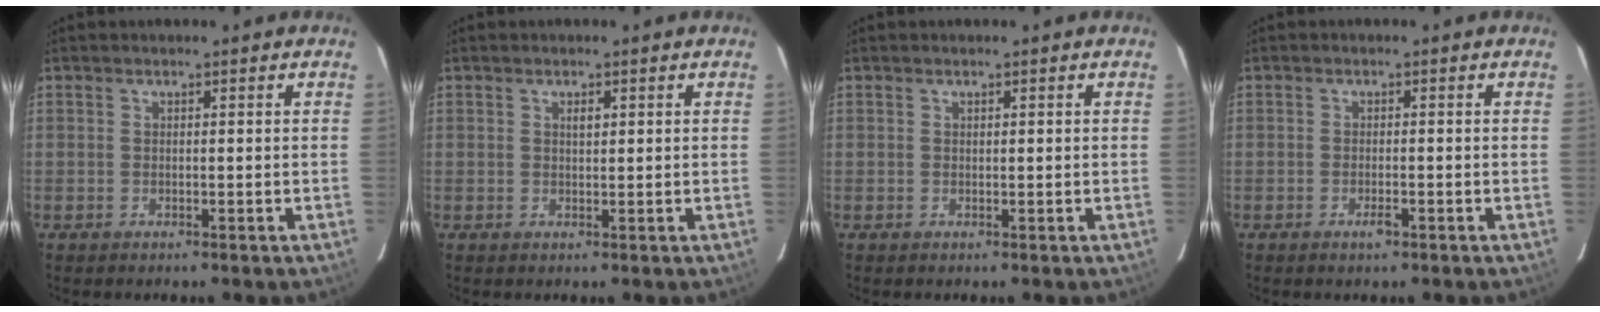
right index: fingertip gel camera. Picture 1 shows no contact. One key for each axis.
{"total": 1.2, "fx": 0.5, "fy": 0.5, "fz": 1.0, "tx": -0.016, "ty": 0.000, "tz": 0.008}
{"total": 0.0}
{"total": 1.4, "fx": -0.8, "fy": 0.3, "fz": 1.0, "tx": -0.020, "ty": -0.001, "tz": -0.012}